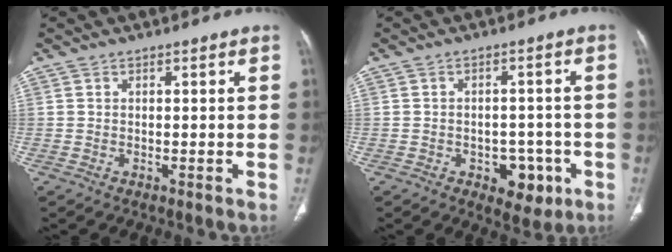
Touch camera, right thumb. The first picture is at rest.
{"total": 6.9, "force": [-2.8, 4.6, 4.4], "torque": [-0.027, 0.017, -0.029]}